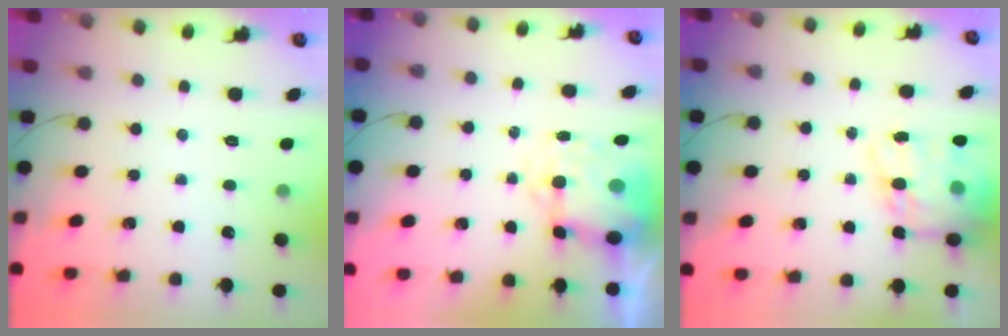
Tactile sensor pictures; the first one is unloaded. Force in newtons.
{"total": 9.2, "press": 9.0, "slide": 1.6}
{"total": 18.0, "press": 17.4, "slide": 4.6}